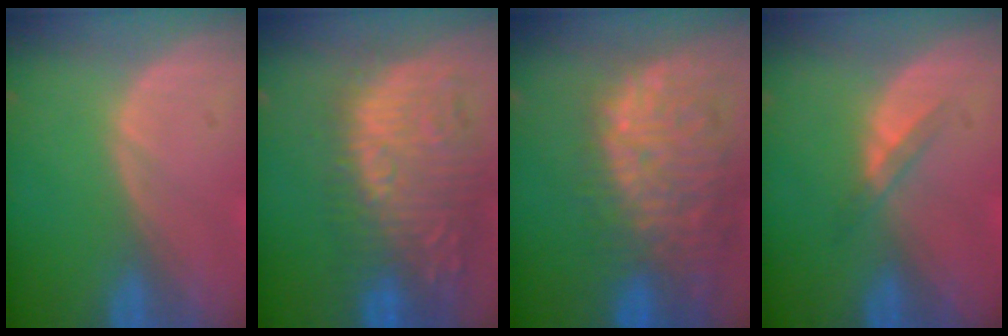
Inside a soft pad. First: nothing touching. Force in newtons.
{"total": 12.4, "press": 11.5, "slide": 4.7}
{"total": 13.6, "press": 11.4, "slide": 7.4}
{"total": 2.3, "press": 2.0, "slide": 1.0}